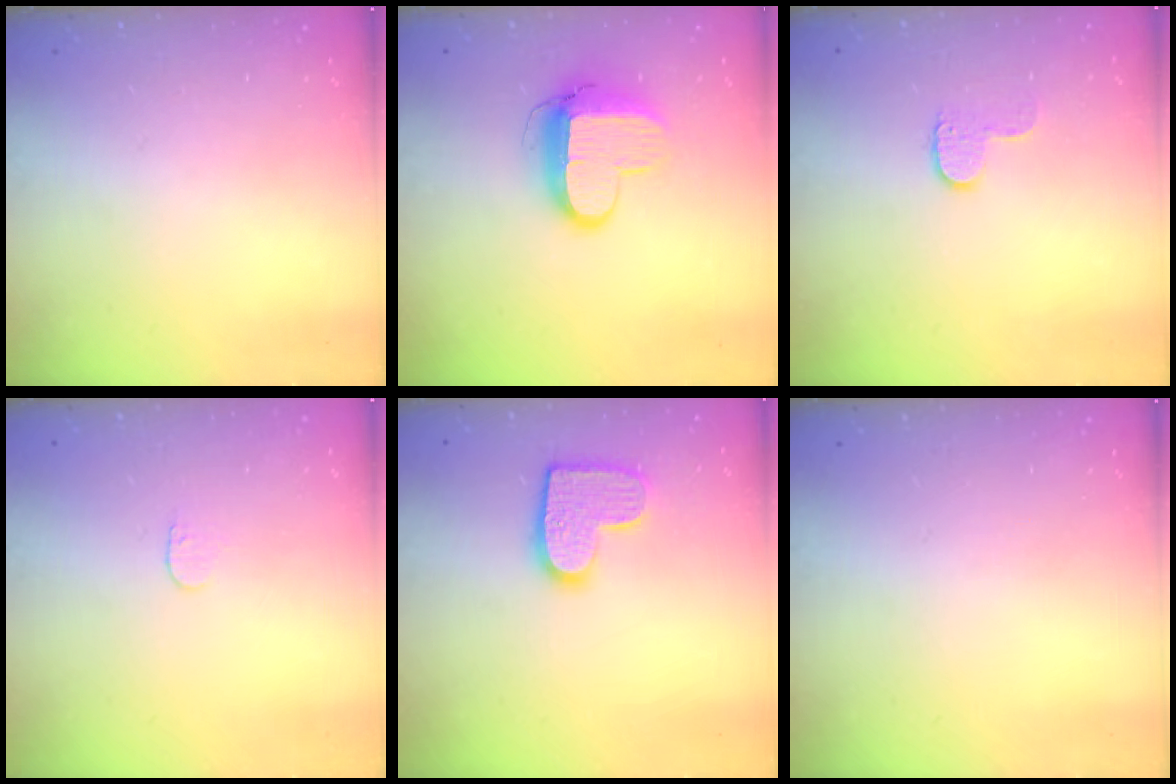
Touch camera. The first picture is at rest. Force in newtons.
{"total": 11.4, "press": 11.3, "slide": 0.9}
{"total": 7.2, "press": 7.2, "slide": 0.4}
{"total": 3.6, "press": 3.6, "slide": 0.3}
{"total": 12.1, "press": 12.0, "slide": 0.6}
{"total": 0.0}